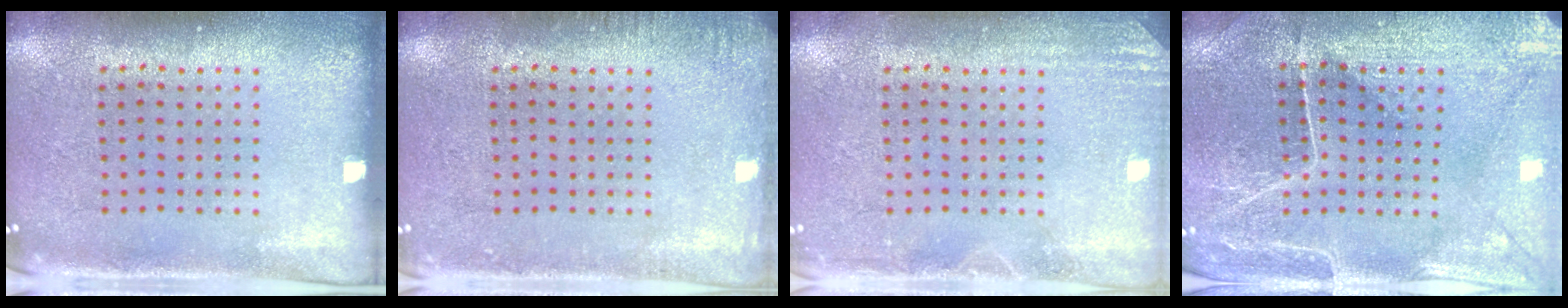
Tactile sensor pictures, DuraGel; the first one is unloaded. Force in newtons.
{"total": 1.3, "press": 1.2, "slide": 0.2}
{"total": 2.0, "press": 2.0, "slide": 0.4}
{"total": 1.3, "press": 1.3, "slide": 0.3}